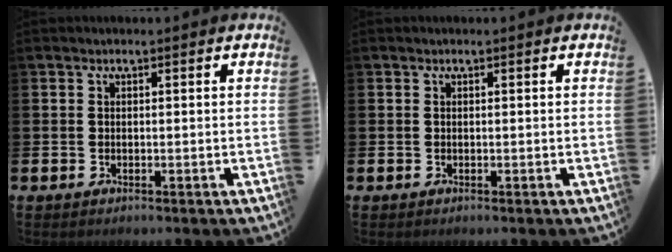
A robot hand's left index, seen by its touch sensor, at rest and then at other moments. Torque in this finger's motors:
{"motor_torque": [-0.04, 0.03, 0.01, 0.01]}